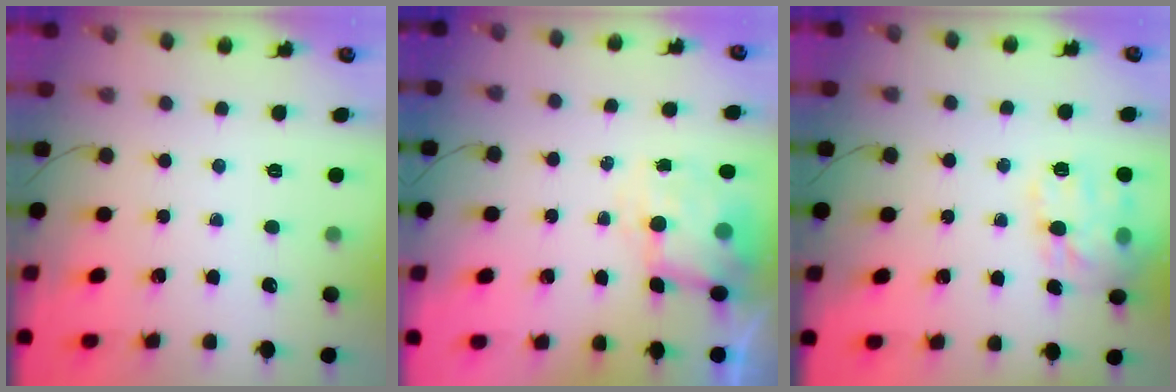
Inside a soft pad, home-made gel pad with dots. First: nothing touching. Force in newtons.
{"total": 6.7, "press": 6.6, "slide": 1.3}
{"total": 14.0, "press": 13.9, "slide": 0.6}